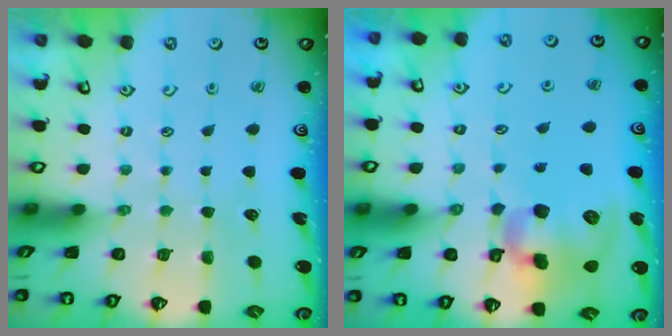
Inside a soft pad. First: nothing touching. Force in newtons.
{"total": 15.0, "press": 14.8, "slide": 2.4}